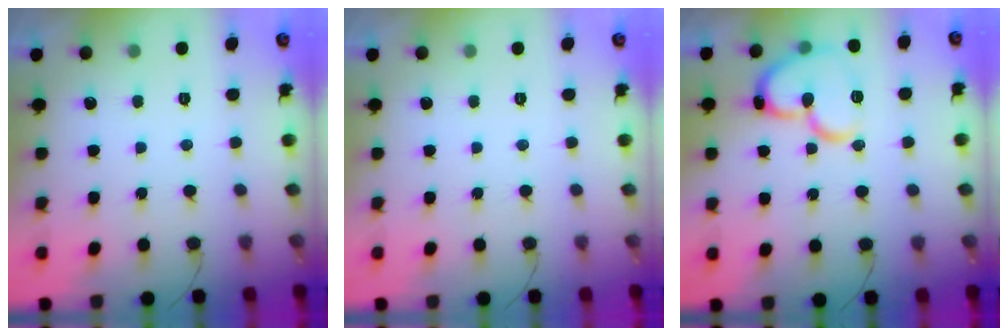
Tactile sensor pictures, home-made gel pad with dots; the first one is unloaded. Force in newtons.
{"total": 0.0}
{"total": 16.8, "press": 16.7, "slide": 1.9}